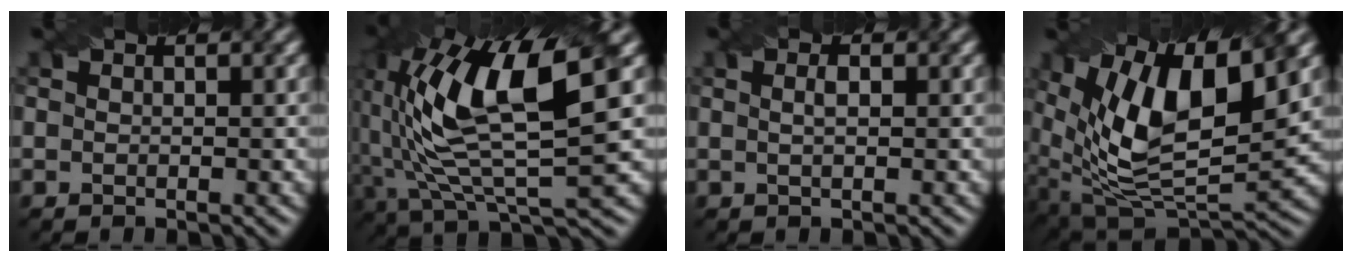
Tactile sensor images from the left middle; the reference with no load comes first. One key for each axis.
{"total": 13.2, "fx": 2.8, "fy": 4.6, "fz": 12.0, "tx": -0.243, "ty": 0.006, "tz": 0.055}
{"total": 1.3, "fx": 0.3, "fy": 0.4, "fz": 1.2, "tx": -0.018, "ty": -0.005, "tz": 0.003}
{"total": 13.6, "fx": 4.7, "fy": 6.2, "fz": 11.1, "tx": -0.207, "ty": 0.004, "tz": 0.087}